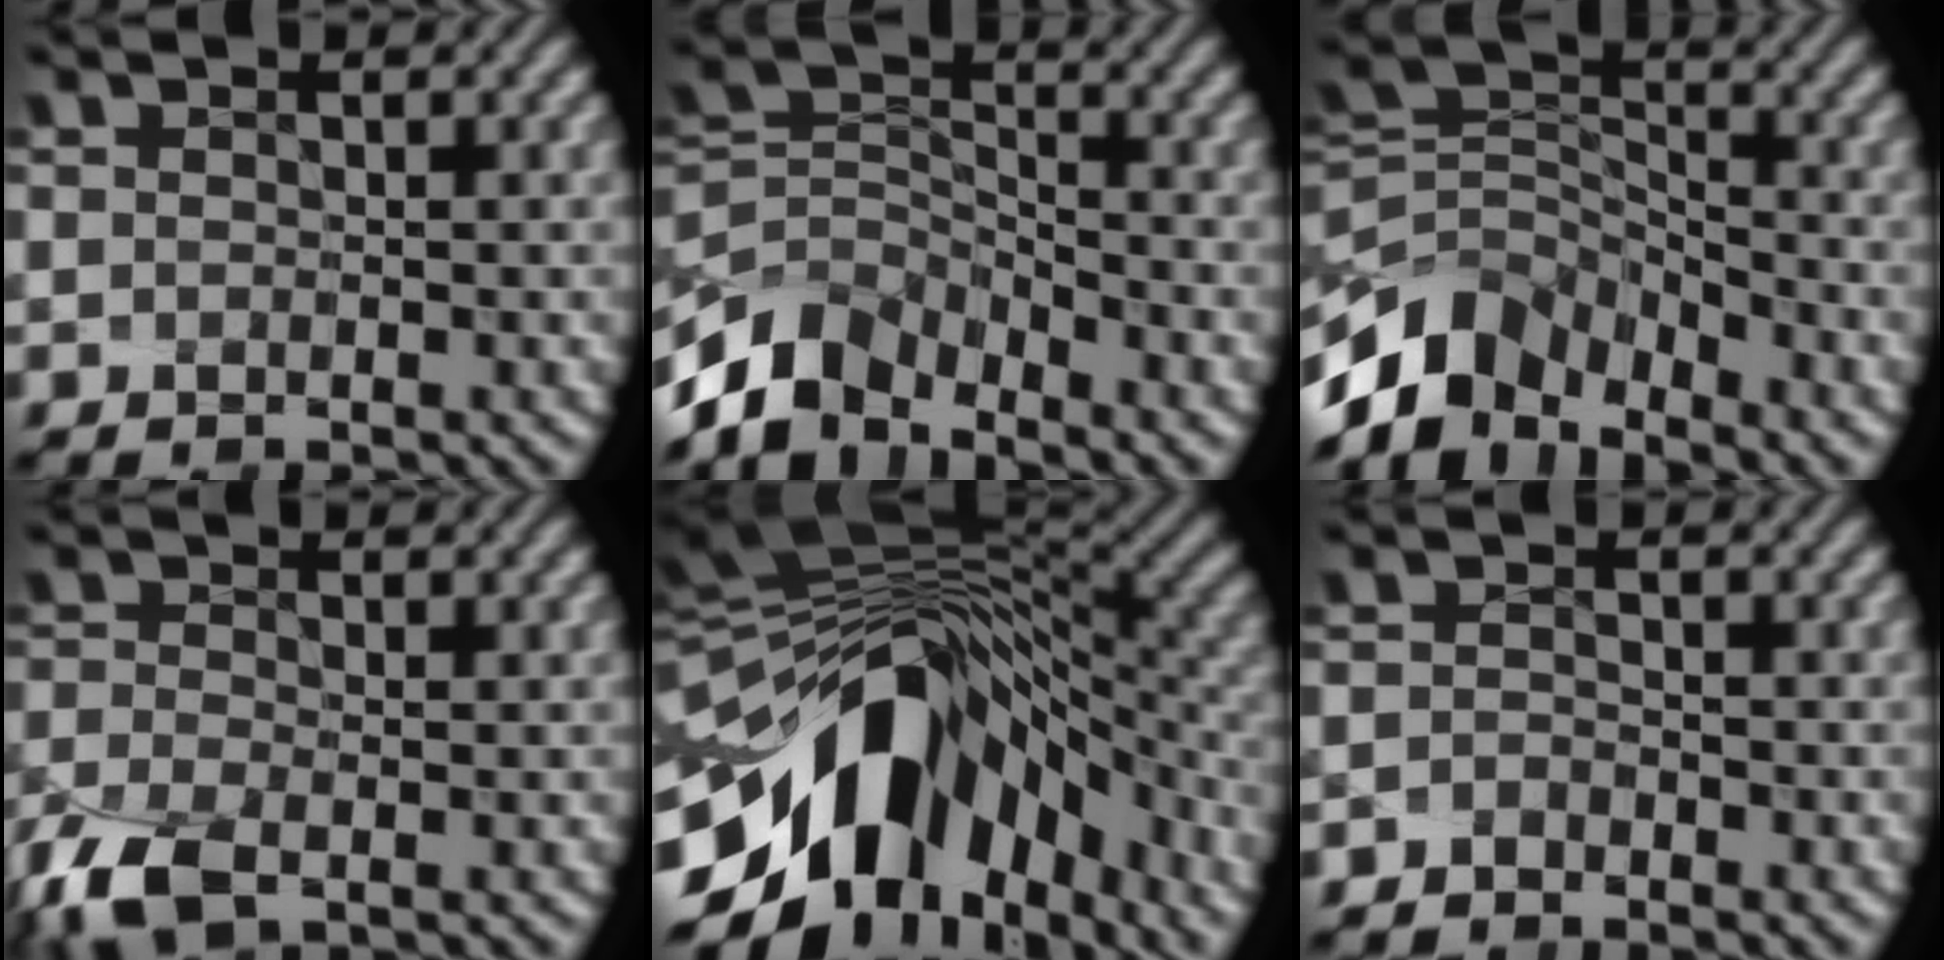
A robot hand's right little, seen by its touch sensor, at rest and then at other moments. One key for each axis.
{"total": 6.6, "fx": -5.0, "fy": 3.4, "fz": 2.6, "tx": -0.045, "ty": 0.000, "tz": -0.106}
{"total": 7.5, "fx": -5.1, "fy": 4.4, "fz": 3.3, "tx": -0.053, "ty": 0.004, "tz": -0.106}
{"total": 5.9, "fx": -3.8, "fy": 2.4, "fz": 3.9, "tx": -0.095, "ty": -0.017, "tz": -0.076}
{"total": 14.5, "fx": -5.3, "fy": 8.8, "fz": 10.2, "tx": -0.183, "ty": -0.002, "tz": -0.077}
{"total": 1.3, "fx": -1.3, "fy": 0.3, "fz": -0.3, "tx": 0.006, "ty": 0.009, "tz": -0.026}